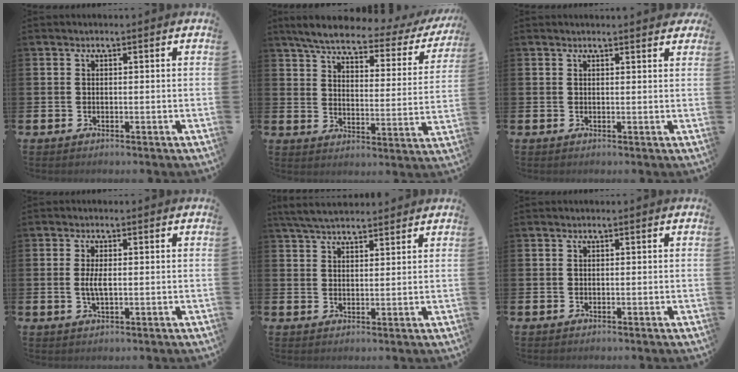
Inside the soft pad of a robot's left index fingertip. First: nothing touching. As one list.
[{"total": 5.6, "force": [4.6, 1.2, 3.0], "torque": [-0.078, -0.027, 0.070]}, {"total": 0.8, "force": [0.8, 0.0, 0.0], "torque": [0.012, -0.005, 0.012]}, {"total": 2.8, "force": [0.0, 1.0, 2.6], "torque": [-0.047, 0.001, -0.002]}, {"total": 4.6, "force": [4.3, 0.9, 1.0], "torque": [-0.034, -0.014, 0.082]}, {"total": 0.0}]